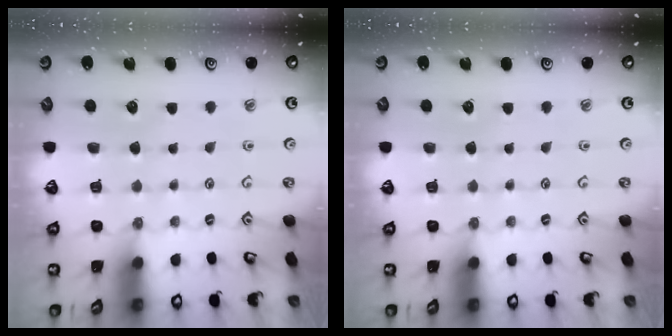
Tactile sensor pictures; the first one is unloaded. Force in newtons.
{"total": 0.0}